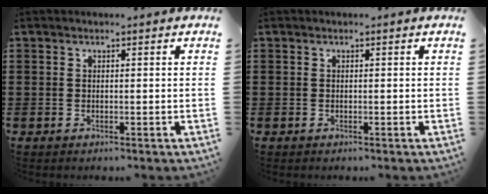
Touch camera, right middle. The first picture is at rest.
{"total": 0.0}